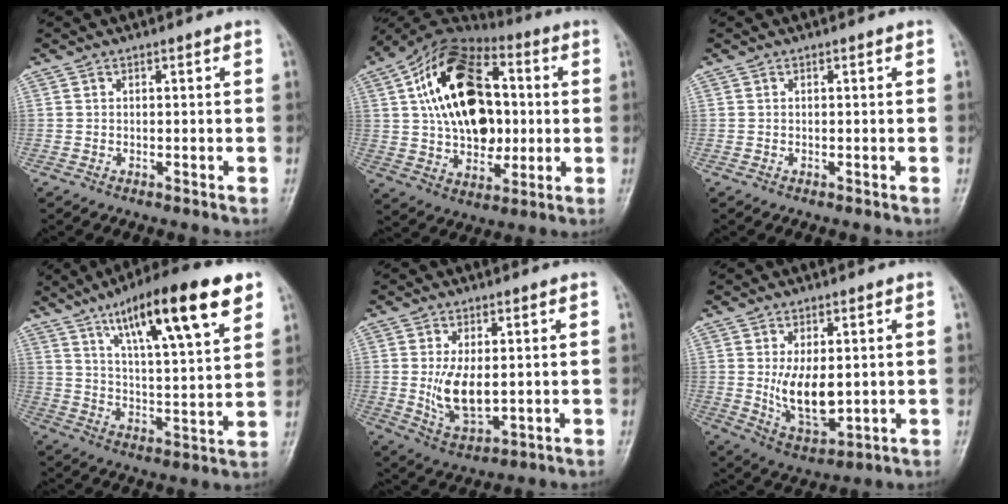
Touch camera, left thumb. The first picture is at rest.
{"total": 22.1, "force": [3.2, 14.2, 16.6], "torque": [-0.251, 0.011, 0.054]}
{"total": 0.0}
{"total": 21.0, "force": [11.5, 4.9, 16.9], "torque": [-0.243, -0.029, 0.185]}
{"total": 8.7, "force": [0.3, 4.5, 7.4], "torque": [-0.125, -0.017, 0.019]}
{"total": 10.1, "force": [0.5, 5.2, 8.6], "torque": [-0.131, -0.020, 0.027]}